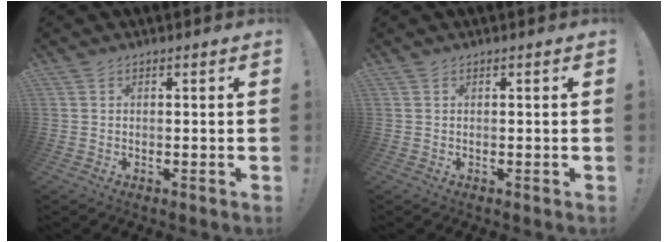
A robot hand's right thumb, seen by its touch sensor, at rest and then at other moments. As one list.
[{"total": 0.0}]